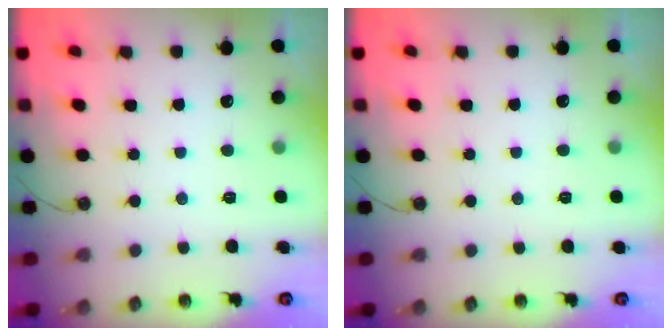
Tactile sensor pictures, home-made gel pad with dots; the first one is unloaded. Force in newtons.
{"total": 2.1, "press": 1.5, "slide": 1.5}